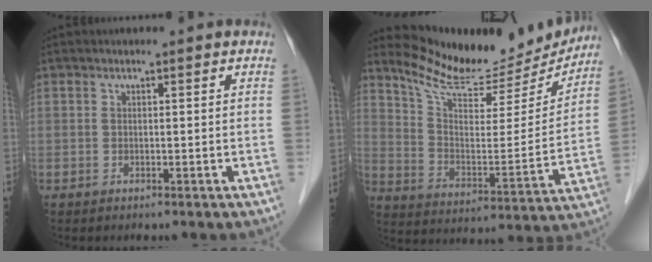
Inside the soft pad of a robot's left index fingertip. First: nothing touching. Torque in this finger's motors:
{"motor_torque": [0.15, -0.34, 0.08, 0.02]}